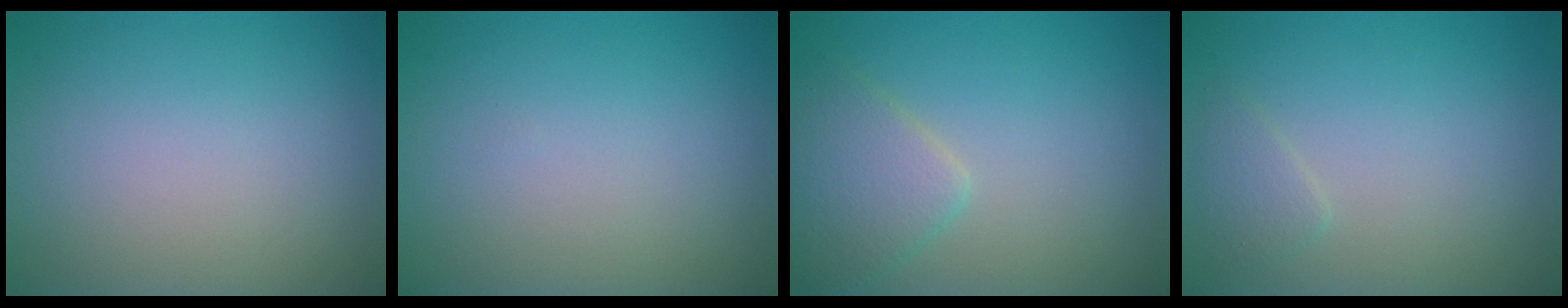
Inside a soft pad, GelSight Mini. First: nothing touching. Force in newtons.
{"total": 0.0}
{"total": 3.4, "press": 3.4, "slide": 0.1}
{"total": 1.3, "press": 1.3, "slide": 0.0}